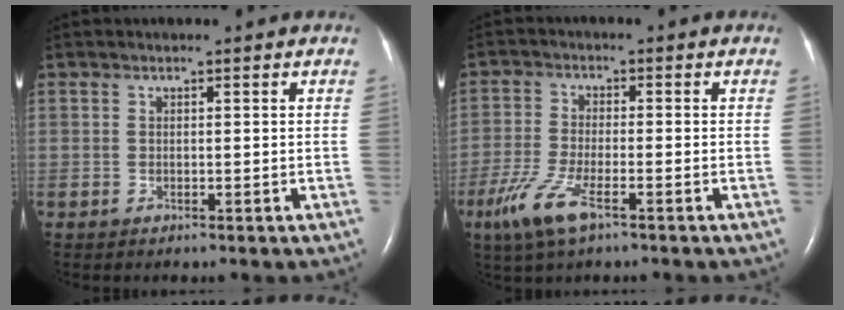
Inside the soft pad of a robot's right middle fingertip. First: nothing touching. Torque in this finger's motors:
{"motor_torque": [0.81, -0.59, 0.35, 0.06]}